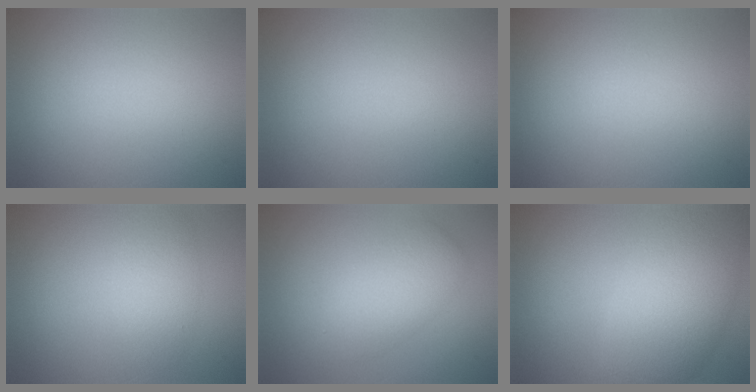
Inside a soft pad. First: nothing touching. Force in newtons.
{"total": 0.0}
{"total": 0.0}
{"total": 2.5, "press": 2.5, "slide": 0.2}
{"total": 3.6, "press": 3.6, "slide": 0.1}
{"total": 8.2, "press": 8.2, "slide": 0.4}